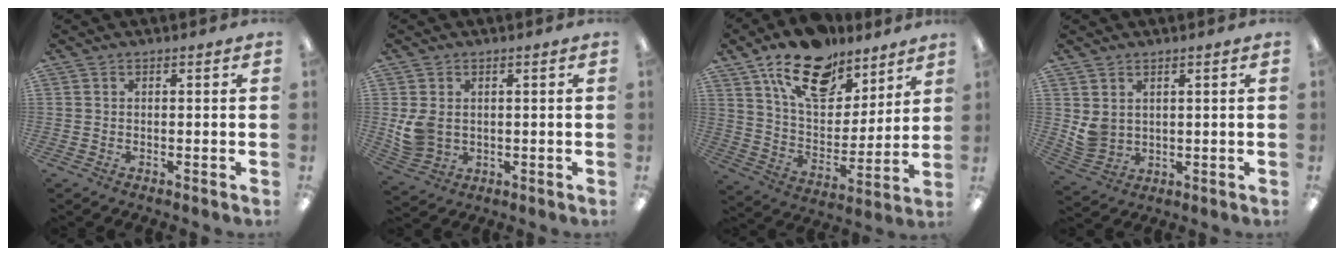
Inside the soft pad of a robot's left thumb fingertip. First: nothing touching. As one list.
[{"total": 5.8, "force": [1.0, 4.7, 3.2], "torque": [-0.066, 0.004, 0.022]}, {"total": 18.4, "force": [12.8, 9.5, 9.1], "torque": [-0.156, -0.069, 0.226]}, {"total": 4.3, "force": [2.4, 3.3, 1.3], "torque": [-0.025, -0.008, 0.047]}]